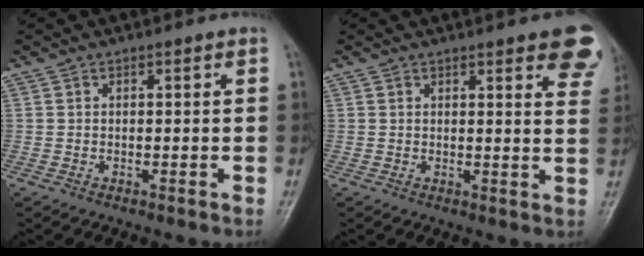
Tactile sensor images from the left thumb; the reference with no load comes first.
{"total": 9.9, "force": [6.4, 2.8, 7.1], "torque": [-0.053, -0.023, 0.061]}